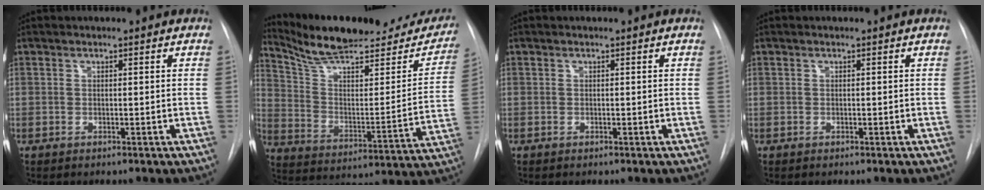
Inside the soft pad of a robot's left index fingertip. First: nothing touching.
{"total": 25.4, "force": [22.0, 6.0, 11.2], "torque": [-0.162, -0.036, 0.308]}
{"total": 0.0}
{"total": 0.0}